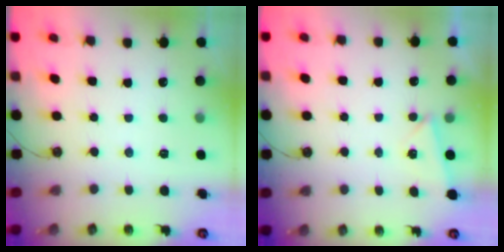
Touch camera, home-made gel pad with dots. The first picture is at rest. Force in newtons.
{"total": 1.8, "press": 1.4, "slide": 1.2}